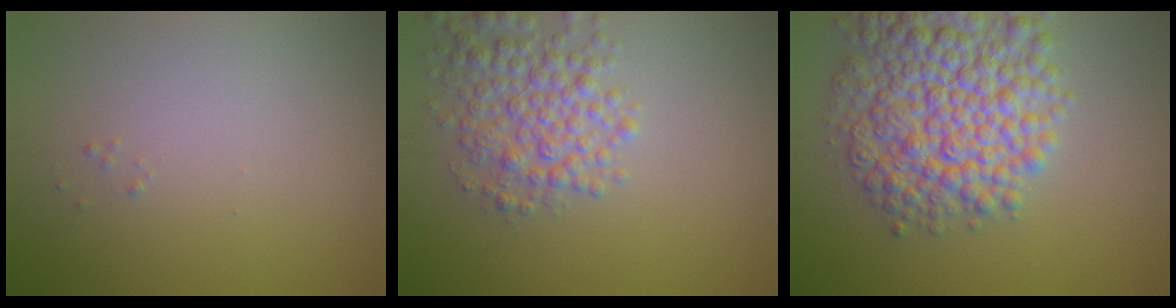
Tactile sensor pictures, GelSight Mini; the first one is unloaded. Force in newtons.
{"total": 4.5, "press": 4.5, "slide": 0.1}
{"total": 9.7, "press": 9.7, "slide": 0.4}